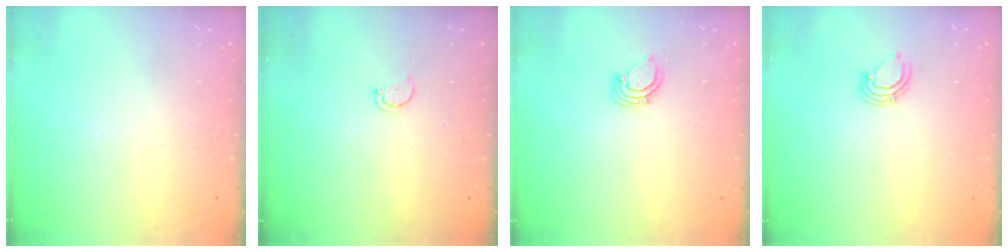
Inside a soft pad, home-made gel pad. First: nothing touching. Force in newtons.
{"total": 1.7, "press": 1.7, "slide": 0.2}
{"total": 2.7, "press": 2.7, "slide": 0.2}
{"total": 3.5, "press": 3.5, "slide": 0.2}